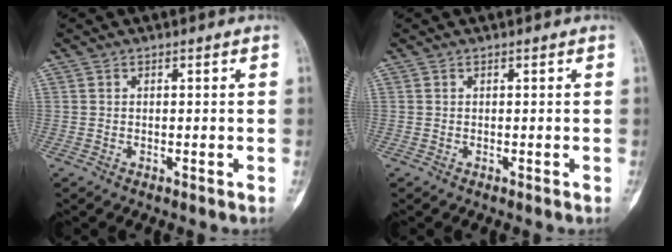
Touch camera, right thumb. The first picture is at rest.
{"total": 0.0}